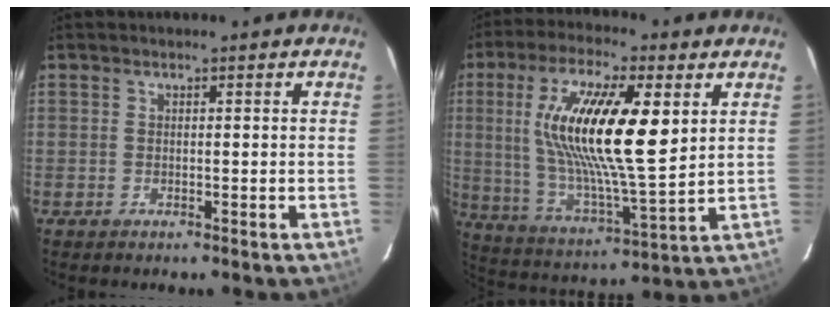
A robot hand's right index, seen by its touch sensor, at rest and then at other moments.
{"total": 20.5, "force": [5.5, 5.1, 19.1], "torque": [-0.356, 0.001, 0.104]}